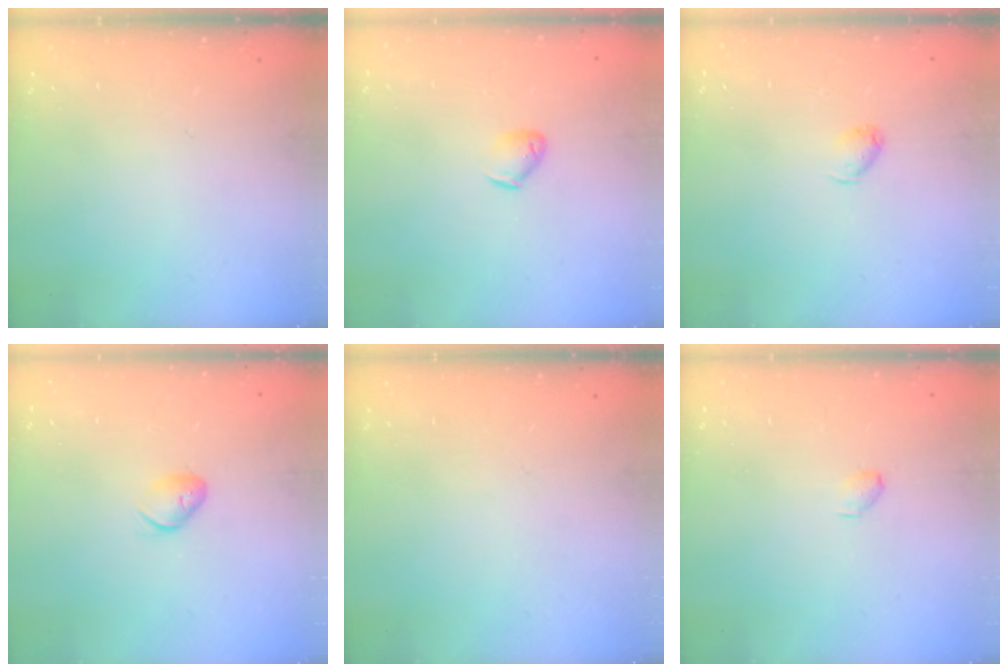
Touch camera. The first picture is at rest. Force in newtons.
{"total": 4.0, "press": 3.9, "slide": 0.9}
{"total": 3.5, "press": 3.5, "slide": 0.7}
{"total": 6.4, "press": 6.3, "slide": 1.2}
{"total": 0.0}
{"total": 2.9, "press": 2.9, "slide": 0.5}